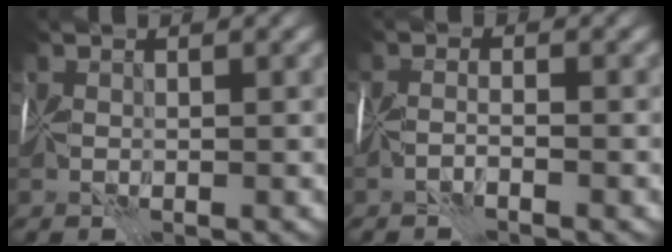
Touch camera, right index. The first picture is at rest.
{"total": 1.3, "force": [-1.1, 0.0, 0.8], "torque": [-0.017, -0.001, -0.028]}